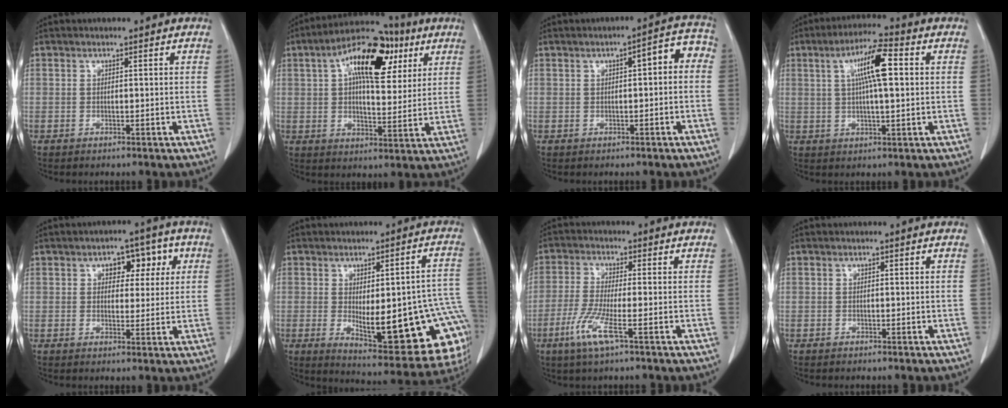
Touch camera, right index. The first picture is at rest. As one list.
[{"total": 16.7, "force": [6.9, 6.9, 13.6], "torque": [-0.224, 0.039, 0.105]}, {"total": 5.2, "force": [0.6, 1.6, 4.9], "torque": [-0.055, 0.032, 0.002]}, {"total": 9.0, "force": [2.1, 1.2, 8.7], "torque": [-0.154, 0.016, 0.034]}, {"total": 5.9, "force": [2.2, 3.6, 4.2], "torque": [-0.042, 0.022, 0.029]}, {"total": 22.1, "force": [-5.0, 7.0, 20.3], "torque": [-0.171, 0.014, -0.042]}, {"total": 6.6, "force": [-3.0, 0.1, 5.9], "torque": [-0.128, -0.017, -0.063]}, {"total": 0.0}]